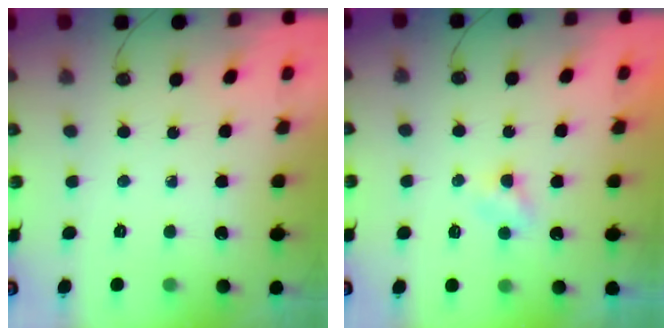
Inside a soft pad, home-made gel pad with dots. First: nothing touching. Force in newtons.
{"total": 3.0, "press": 3.0, "slide": 0.3}